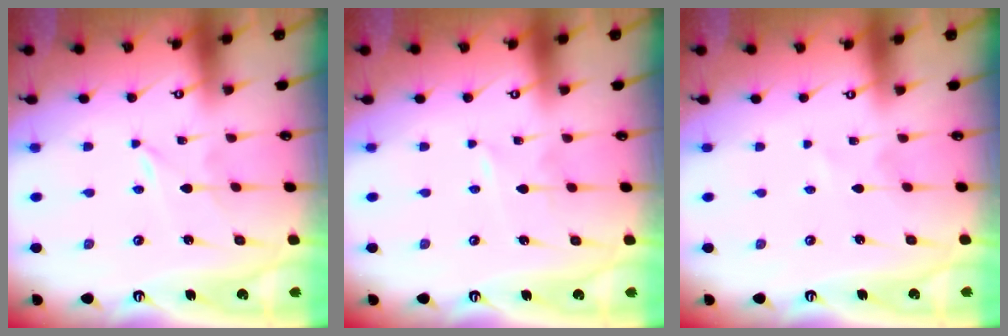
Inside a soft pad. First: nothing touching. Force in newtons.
{"total": 1.5, "press": 1.5, "slide": 0.2}
{"total": 0.0}